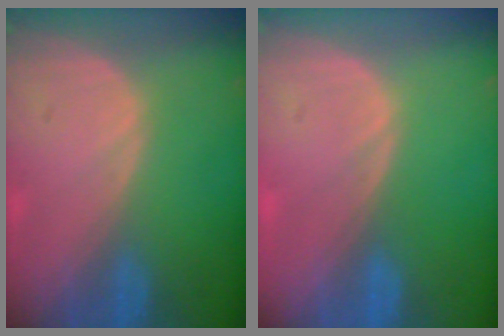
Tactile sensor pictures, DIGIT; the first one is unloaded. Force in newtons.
{"total": 0.0}